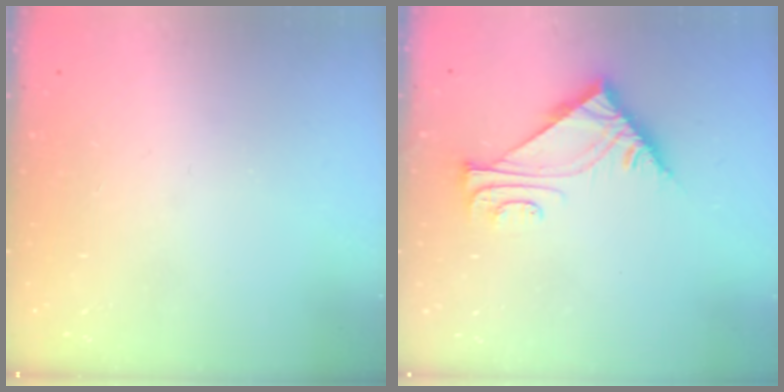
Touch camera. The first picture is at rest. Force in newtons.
{"total": 6.0, "press": 6.0, "slide": 0.2}